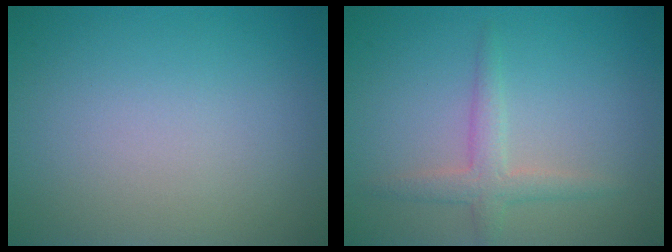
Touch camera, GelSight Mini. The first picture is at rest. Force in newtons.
{"total": 2.4, "press": 2.4, "slide": 0.0}